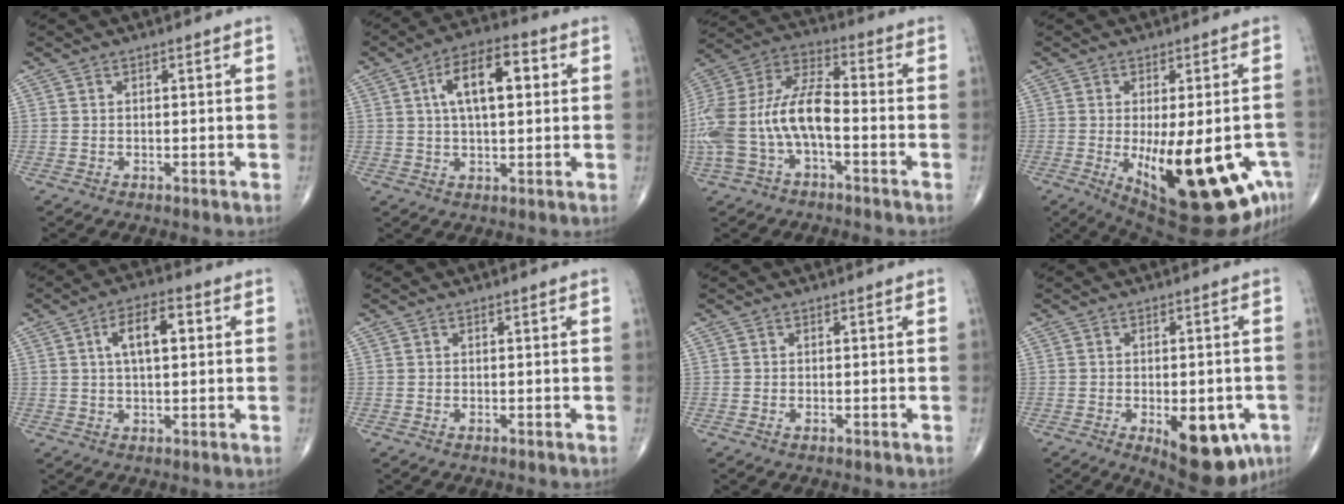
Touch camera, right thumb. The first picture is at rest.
{"total": 11.5, "force": [2.7, 5.2, 9.9], "torque": [-0.156, 0.016, 0.039]}
{"total": 19.4, "force": [-4.2, 9.7, 16.2], "torque": [-0.359, 0.049, -0.078]}
{"total": 22.0, "force": [-7.4, 8.0, 19.1], "torque": [-0.224, -0.015, -0.081]}
{"total": 7.8, "force": [1.8, 3.5, 6.7], "torque": [-0.107, 0.013, 0.026]}
{"total": 0.0}
{"total": 0.6, "force": [-0.3, 0.3, 0.5], "torque": [-0.012, 0.000, -0.005]}
{"total": 13.3, "force": [-5.2, 6.2, 10.6], "torque": [-0.119, 0.001, -0.057]}